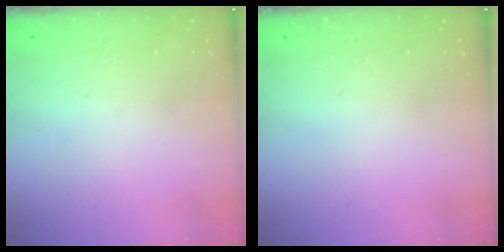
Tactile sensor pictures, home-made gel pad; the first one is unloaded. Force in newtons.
{"total": 0.0}